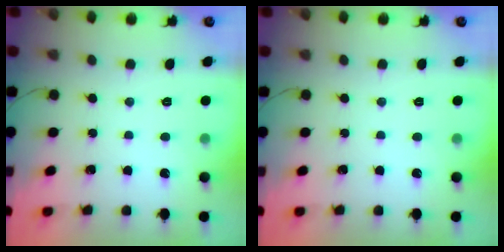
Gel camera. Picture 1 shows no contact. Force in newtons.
{"total": 0.0}